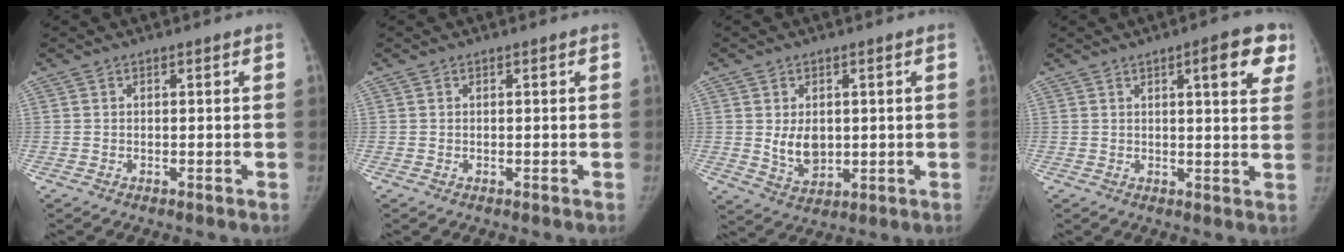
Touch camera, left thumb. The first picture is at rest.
{"total": 0.0}
{"total": 6.2, "force": [0.5, 4.4, 4.4], "torque": [-0.053, -0.014, 0.023]}
{"total": 8.3, "force": [4.0, 2.2, 7.0], "torque": [-0.067, -0.012, 0.045]}